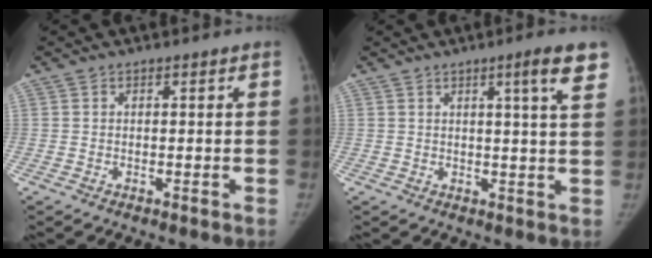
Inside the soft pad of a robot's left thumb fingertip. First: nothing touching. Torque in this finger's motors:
{"motor_torque": [-0.19, 0.25, 0.72, -0.23, 0.00]}